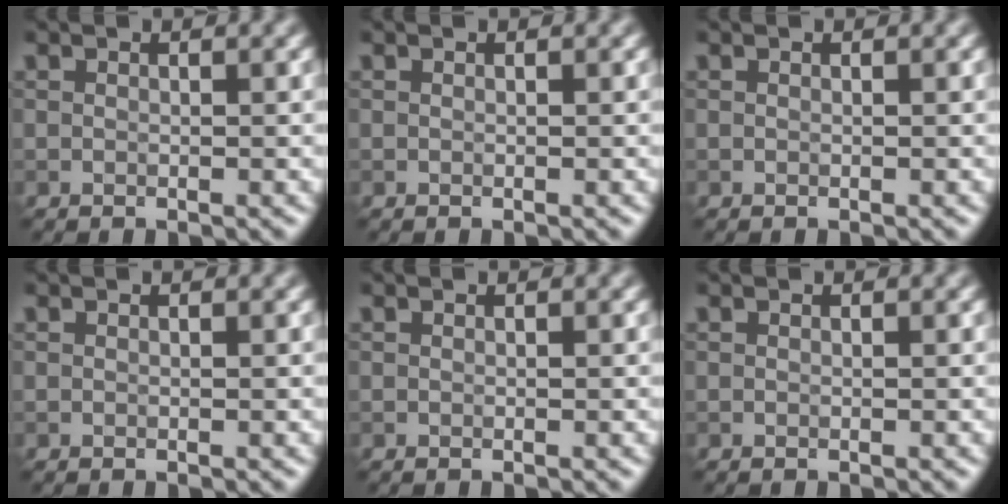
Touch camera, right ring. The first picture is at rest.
{"total": 0.0}
{"total": 0.0}
{"total": 0.0}
{"total": 0.0}
{"total": 0.0}